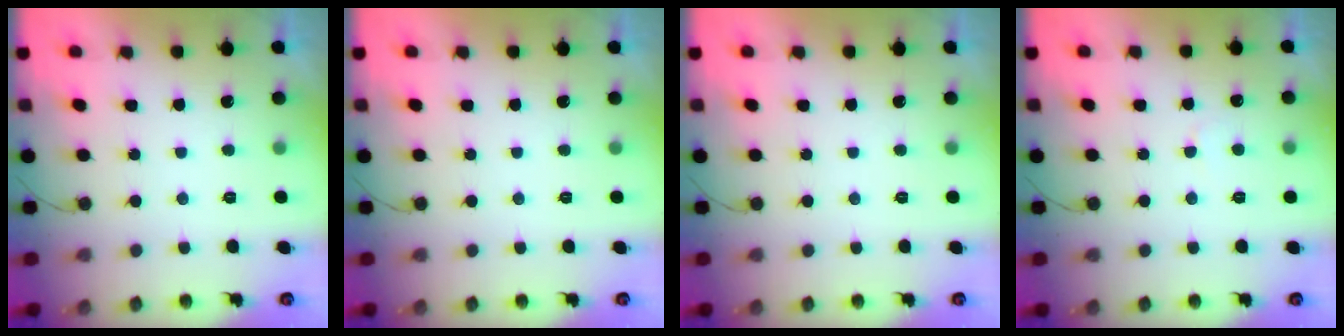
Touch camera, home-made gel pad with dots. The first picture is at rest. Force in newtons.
{"total": 0.0}
{"total": 0.0}
{"total": 2.2, "press": 2.2, "slide": 0.2}